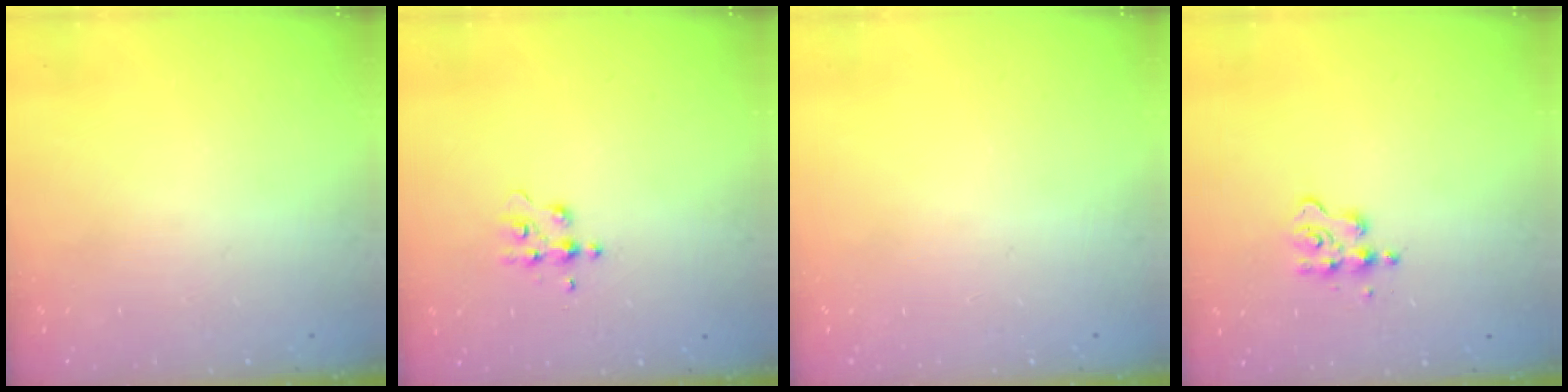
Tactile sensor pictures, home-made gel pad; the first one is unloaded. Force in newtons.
{"total": 4.7, "press": 4.6, "slide": 0.5}
{"total": 0.0}
{"total": 6.1, "press": 6.0, "slide": 0.6}